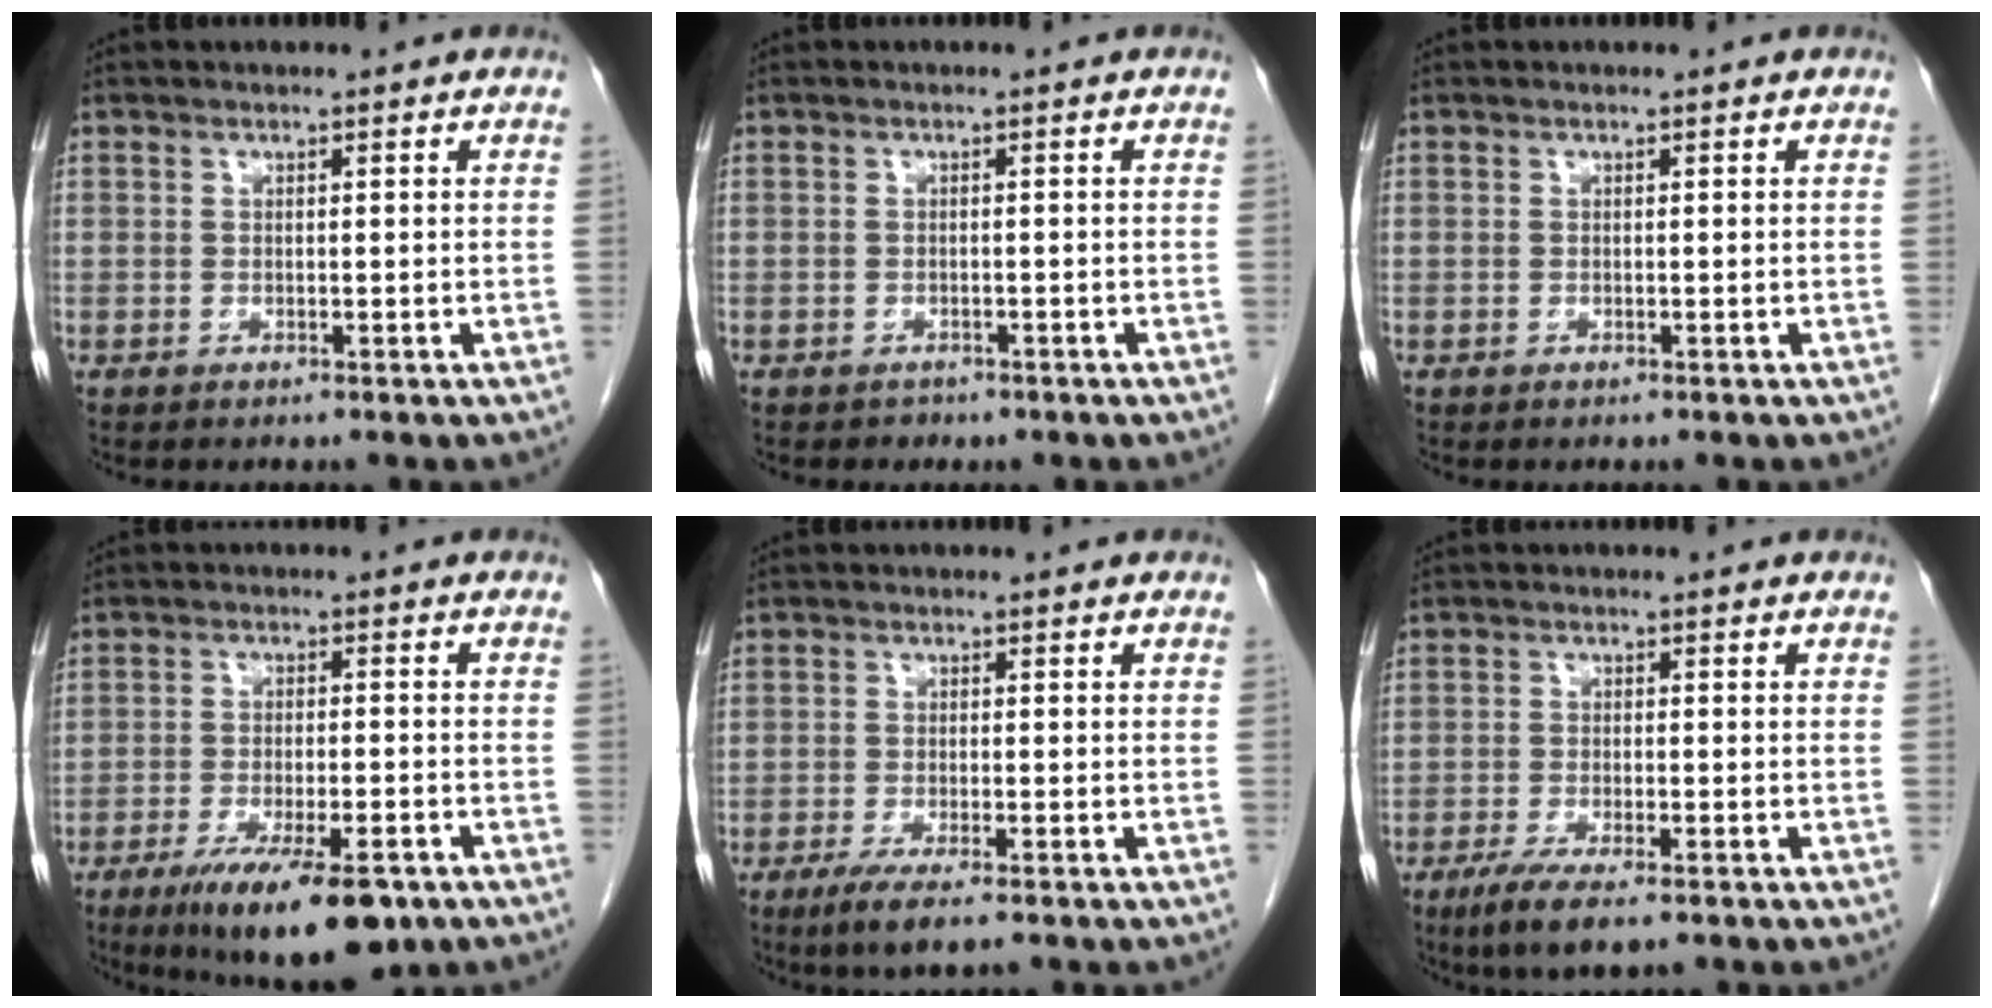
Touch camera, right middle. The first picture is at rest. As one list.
[{"total": 1.3, "force": [-0.9, 0.9, 0.0], "torque": [-0.008, 0.002, -0.013]}, {"total": 0.0}, {"total": 12.7, "force": [-8.1, 3.1, 9.3], "torque": [-0.137, -0.019, -0.124]}, {"total": 5.0, "force": [-3.4, 0.7, 3.7], "torque": [-0.067, -0.014, -0.056]}, {"total": 6.6, "force": [-4.5, 1.3, 4.7], "torque": [-0.081, -0.015, -0.071]}]